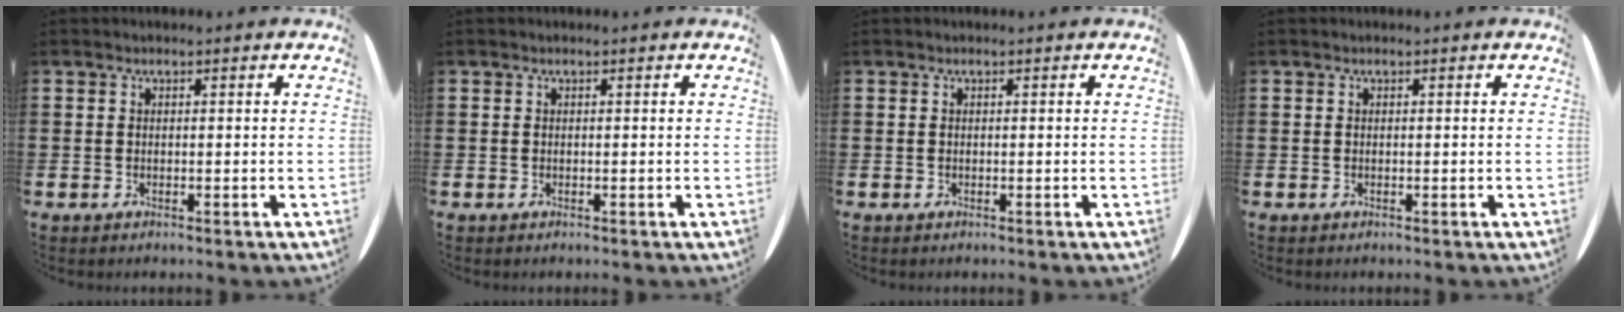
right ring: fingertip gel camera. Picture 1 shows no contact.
{"total": 0.0}
{"total": 0.0}
{"total": 0.0}